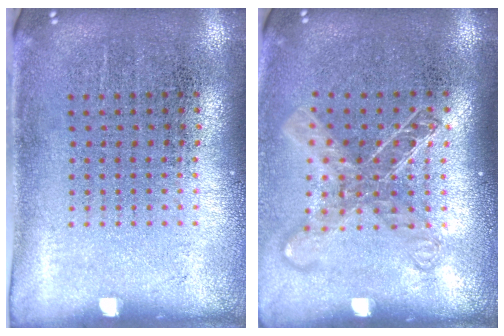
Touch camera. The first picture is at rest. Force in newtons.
{"total": 1.7, "press": 1.3, "slide": 1.0}